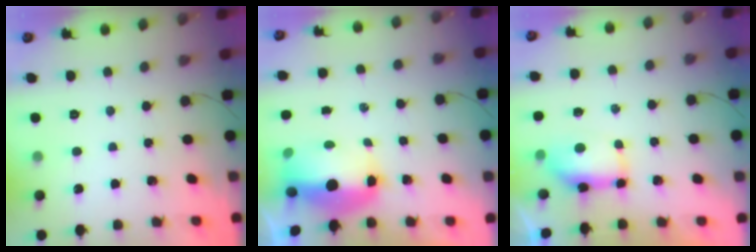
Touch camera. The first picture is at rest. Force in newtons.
{"total": 9.0, "press": 8.8, "slide": 1.8}
{"total": 7.0, "press": 7.0, "slide": 0.5}